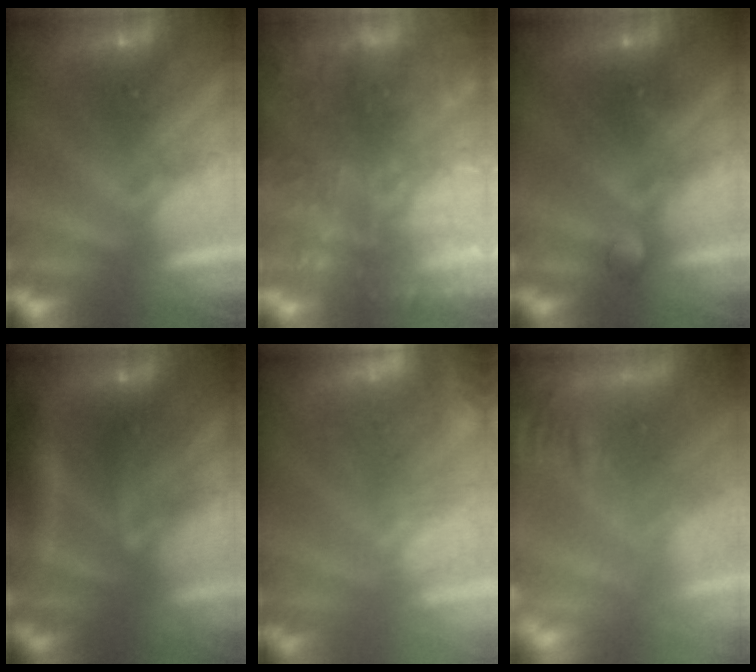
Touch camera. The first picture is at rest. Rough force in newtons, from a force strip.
{"total": 9.6}
{"total": 2.9}
{"total": 8.6}
{"total": 5.4}
{"total": 7.1}